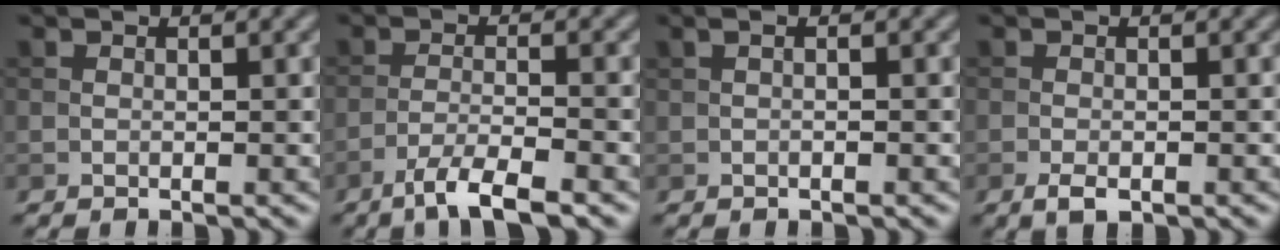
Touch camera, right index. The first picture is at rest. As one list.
[{"total": 4.4, "force": [-3.1, 0.6, 3.0], "torque": [-0.057, 0.002, -0.063]}, {"total": 1.0, "force": [0.2, 0.3, 1.0], "torque": [-0.013, -0.008, 0.000]}, {"total": 1.7, "force": [-0.9, 0.7, 1.2], "torque": [-0.024, -0.005, -0.016]}]